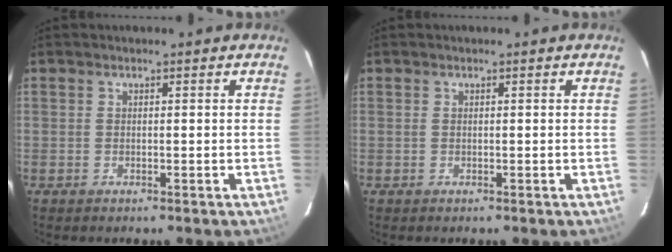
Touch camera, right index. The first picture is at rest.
{"total": 0.0}